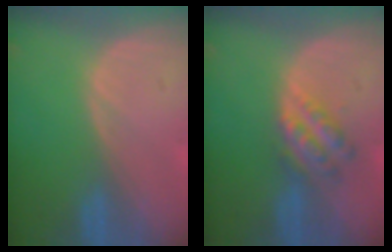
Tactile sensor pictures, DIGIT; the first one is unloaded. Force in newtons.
{"total": 5.4, "press": 4.9, "slide": 2.2}